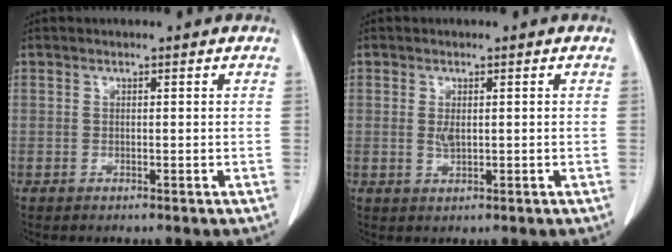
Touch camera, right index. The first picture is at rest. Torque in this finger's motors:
{"motor_torque": [0.11, 0.06, 0.03, 0.03]}